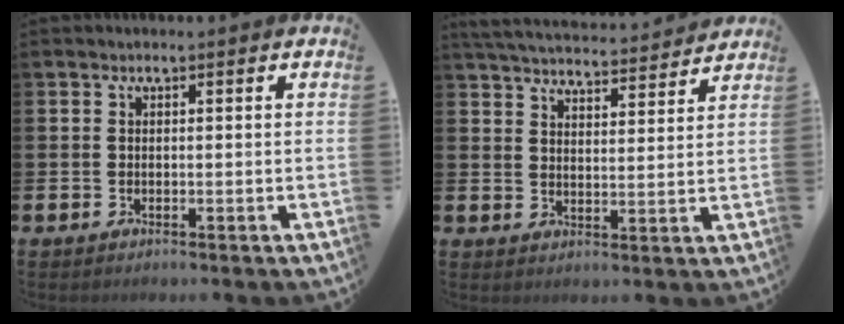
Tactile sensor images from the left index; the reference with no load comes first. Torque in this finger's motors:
{"motor_torque": [0.17, -1.96, 0.10, 0.00]}